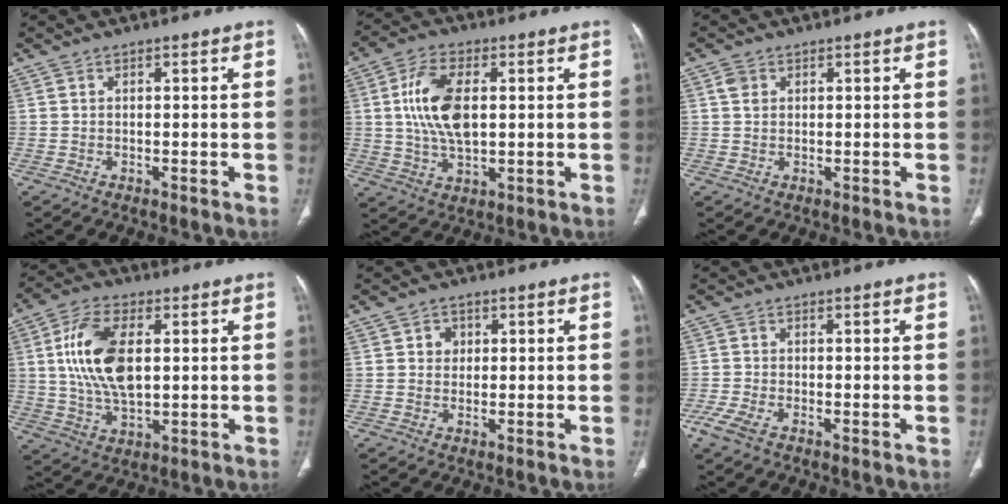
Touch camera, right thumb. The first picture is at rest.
{"total": 11.9, "force": [1.7, 6.3, 10.0], "torque": [-0.194, 0.001, 0.034]}
{"total": 2.0, "force": [0.8, 1.5, 1.0], "torque": [-0.016, 0.002, 0.015]}
{"total": 14.2, "force": [2.3, 7.5, 11.8], "torque": [-0.228, -0.001, 0.047]}
{"total": 2.4, "force": [0.7, 2.2, 0.9], "torque": [0.001, 0.000, 0.008]}
{"total": 3.8, "force": [-2.0, 1.4, 2.8], "torque": [-0.081, -0.001, -0.045]}